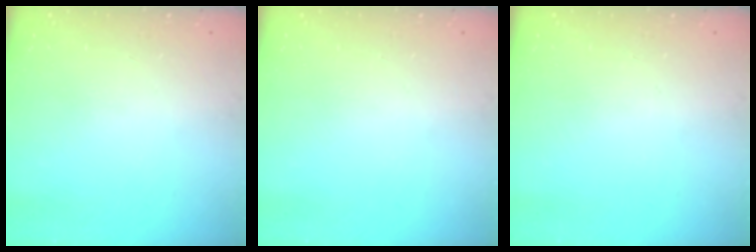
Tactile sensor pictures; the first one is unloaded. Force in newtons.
{"total": 0.0}
{"total": 0.0}